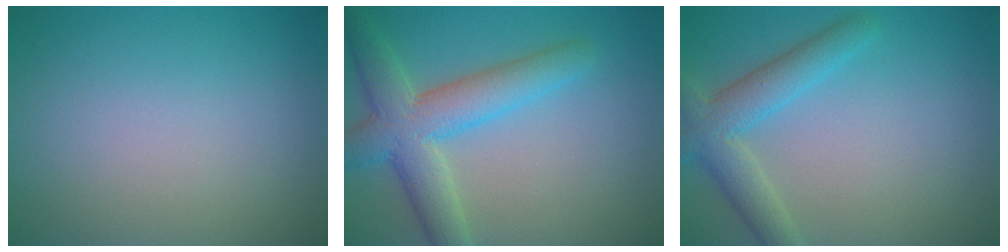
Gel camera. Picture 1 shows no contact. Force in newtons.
{"total": 6.3, "press": 6.3, "slide": 0.3}
{"total": 4.2, "press": 4.2, "slide": 0.1}